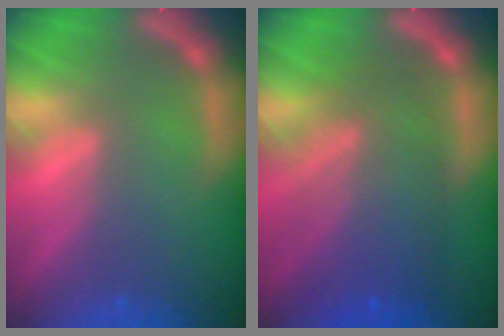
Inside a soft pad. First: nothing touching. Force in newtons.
{"total": 8.6}